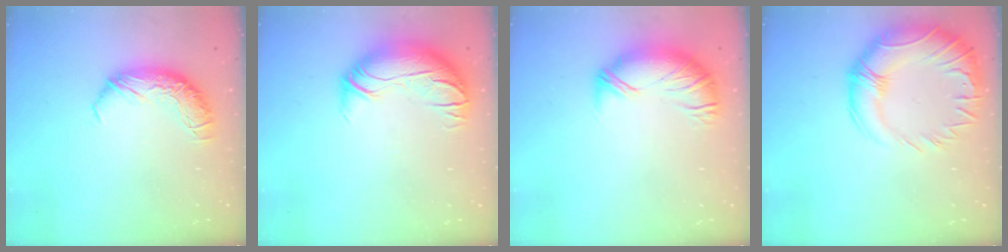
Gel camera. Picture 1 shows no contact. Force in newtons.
{"total": 2.7, "press": 0.5, "slide": 2.7}
{"total": 3.2, "press": 1.5, "slide": 2.8}
{"total": 8.6, "press": 6.9, "slide": 5.2}